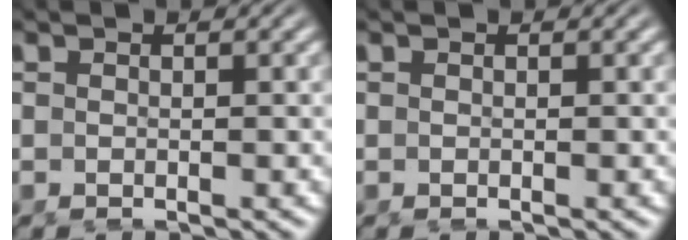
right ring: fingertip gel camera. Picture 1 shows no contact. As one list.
[{"total": 0.0}]